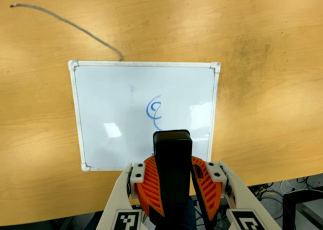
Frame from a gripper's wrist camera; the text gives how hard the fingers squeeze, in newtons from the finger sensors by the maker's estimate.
{"total": 9.5, "left": 9.7, "right": 9.4}